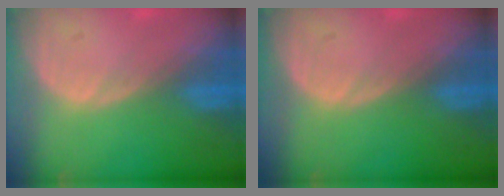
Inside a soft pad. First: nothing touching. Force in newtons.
{"total": 0.0}